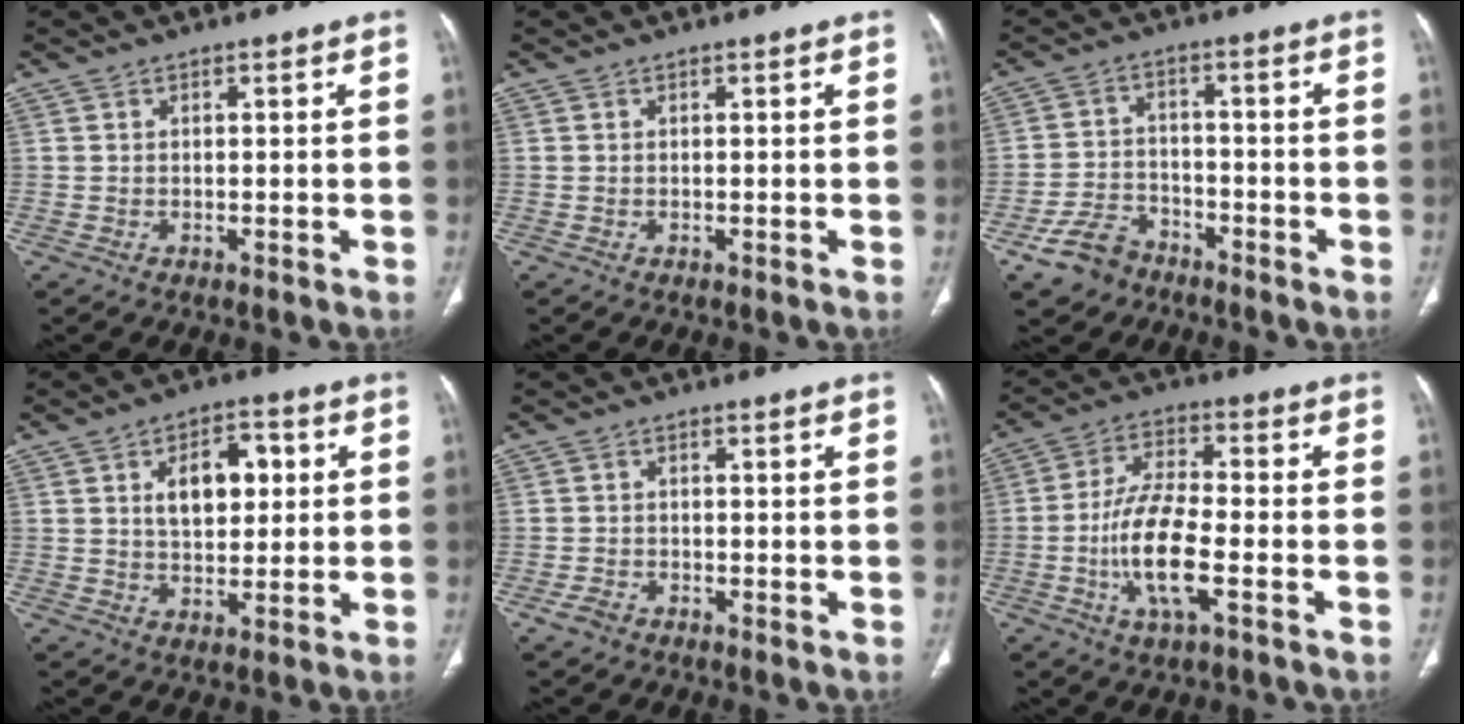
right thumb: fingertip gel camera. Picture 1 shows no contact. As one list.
[{"total": 0.0}, {"total": 7.4, "force": [-5.0, 4.9, 2.3], "torque": [-0.034, 0.026, -0.091]}, {"total": 9.4, "force": [2.2, 5.6, 7.3], "torque": [-0.086, 0.005, 0.035]}, {"total": 2.1, "force": [-1.3, 1.3, 1.0], "torque": [-0.020, 0.003, -0.023]}, {"total": 12.1, "force": [-3.4, 3.9, 10.9], "torque": [-0.221, 0.014, -0.068]}]